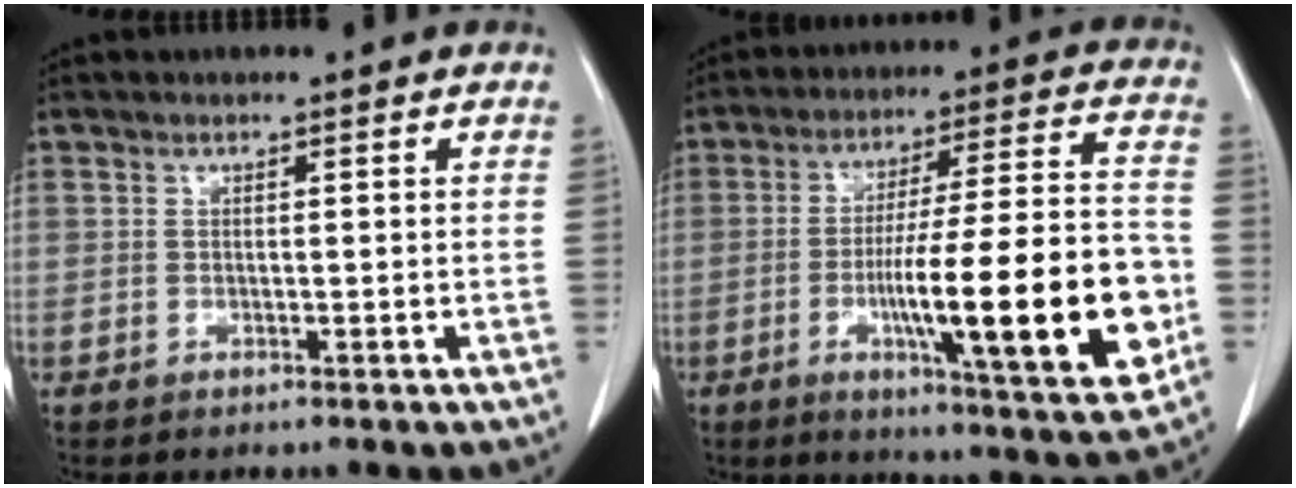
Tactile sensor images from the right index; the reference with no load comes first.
{"total": 22.2, "force": [-5.4, 1.7, 21.5], "torque": [-0.309, -0.005, -0.076]}